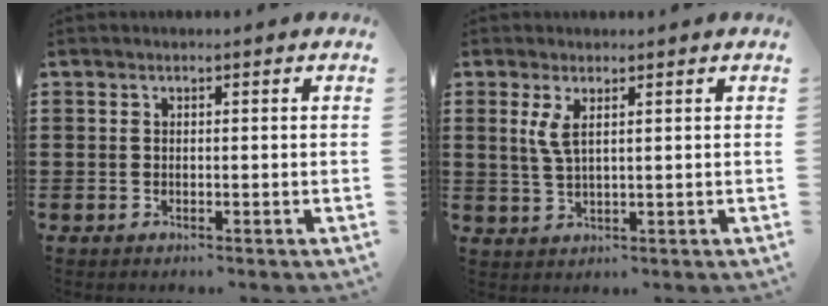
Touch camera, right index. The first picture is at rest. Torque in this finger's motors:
{"motor_torque": [0.53, 0.08, 0.29, 0.04]}